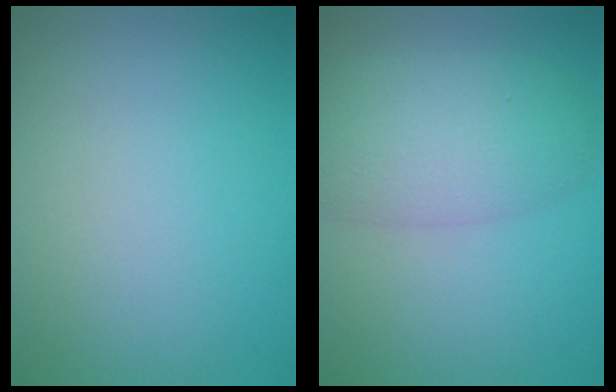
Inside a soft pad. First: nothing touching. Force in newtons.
{"total": 5.5, "press": 5.5, "slide": 0.4}